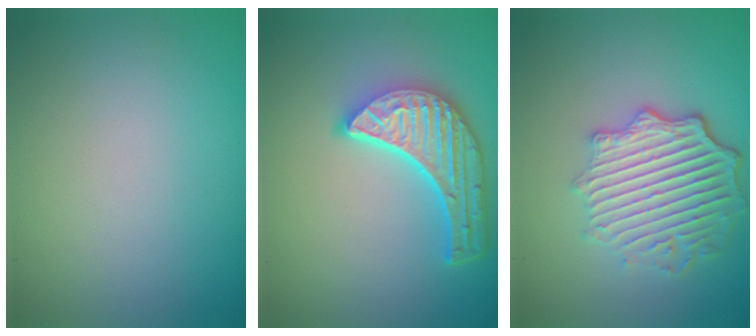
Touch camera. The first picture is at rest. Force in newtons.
{"total": 5.8, "press": 4.5, "slide": 3.7}
{"total": 6.0, "press": 4.7, "slide": 3.8}